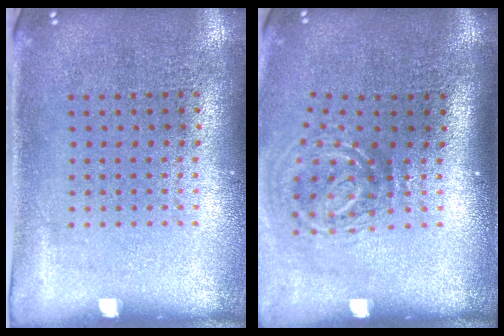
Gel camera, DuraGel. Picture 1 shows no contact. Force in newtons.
{"total": 2.0, "press": 1.2, "slide": 1.6}